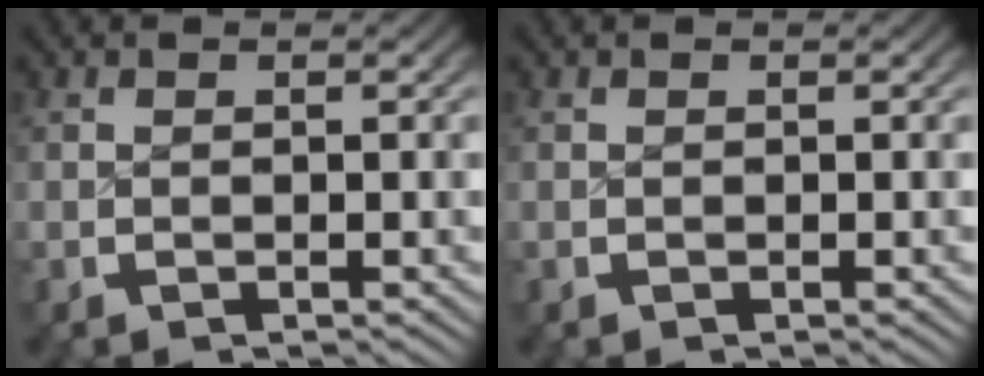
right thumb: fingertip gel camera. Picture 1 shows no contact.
{"total": 0.0}